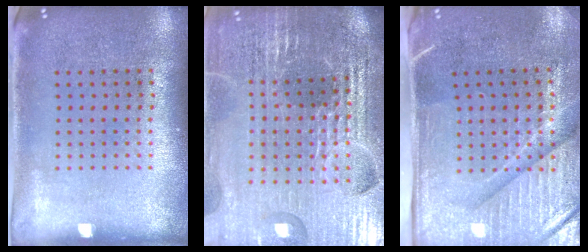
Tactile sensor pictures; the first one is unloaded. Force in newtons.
{"total": 5.4, "press": 4.9, "slide": 2.1}
{"total": 4.7, "press": 4.0, "slide": 2.5}